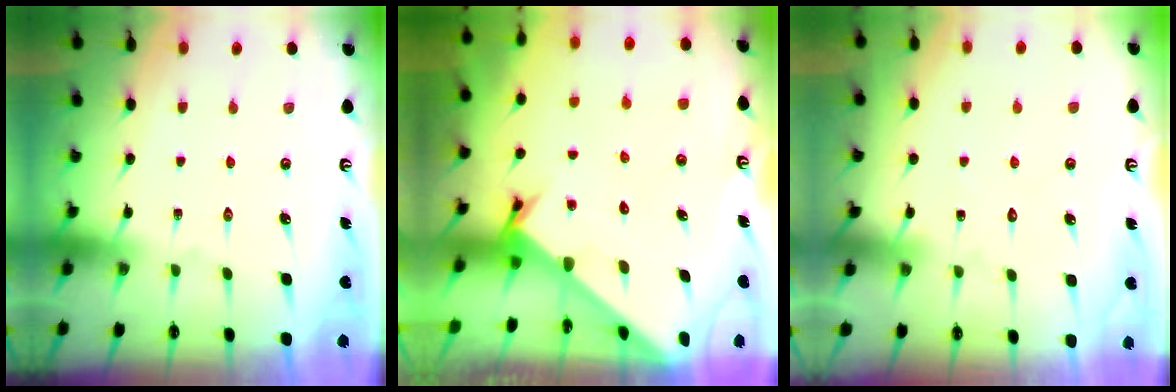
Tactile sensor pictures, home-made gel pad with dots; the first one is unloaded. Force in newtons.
{"total": 2.2, "press": 2.2, "slide": 0.2}
{"total": 4.8, "press": 4.8, "slide": 0.5}